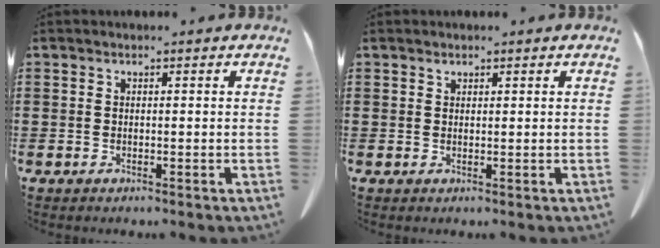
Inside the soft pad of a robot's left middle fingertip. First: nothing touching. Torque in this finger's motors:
{"motor_torque": [0.36, 0.29, 0.06, 0.01]}